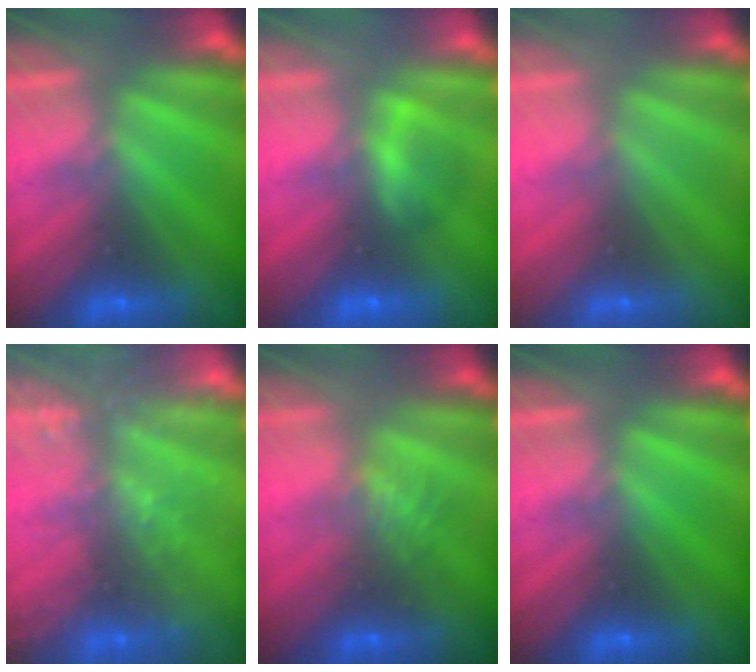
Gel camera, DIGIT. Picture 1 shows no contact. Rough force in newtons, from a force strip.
{"total": 2.1}
{"total": 2.8}
{"total": 7.3}
{"total": 2.8}
{"total": 0.0}